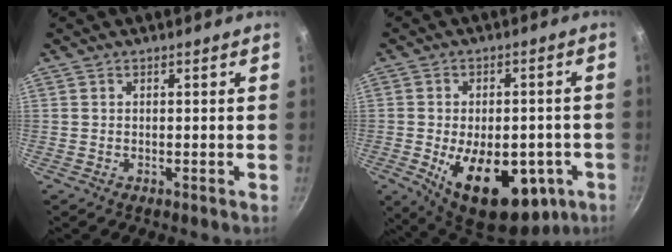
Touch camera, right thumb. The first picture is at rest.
{"total": 20.9, "force": [-6.6, 11.9, 15.9], "torque": [-0.202, 0.001, -0.076]}